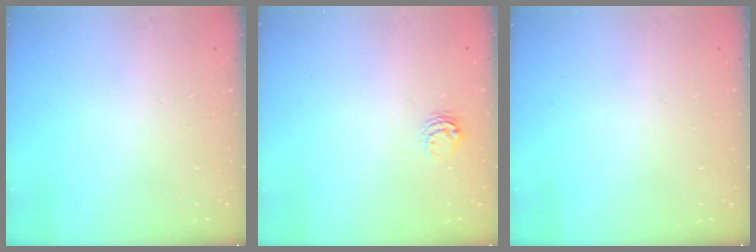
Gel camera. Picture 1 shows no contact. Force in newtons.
{"total": 3.5, "press": 3.5, "slide": 0.5}
{"total": 0.0}